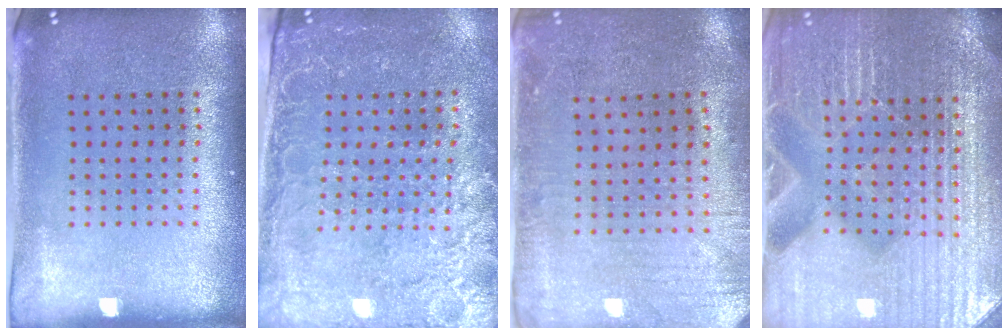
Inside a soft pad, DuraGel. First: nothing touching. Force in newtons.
{"total": 2.9, "press": 2.8, "slide": 0.8}
{"total": 0.5, "press": 0.3, "slide": 0.5}
{"total": 5.0, "press": 4.7, "slide": 1.7}